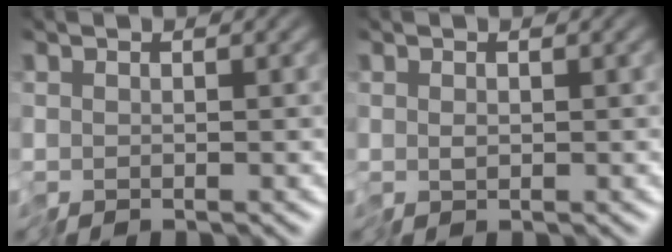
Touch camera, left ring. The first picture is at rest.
{"total": 0.5, "force": [-0.1, 0.3, 0.4], "torque": [-0.009, -0.001, -0.001]}